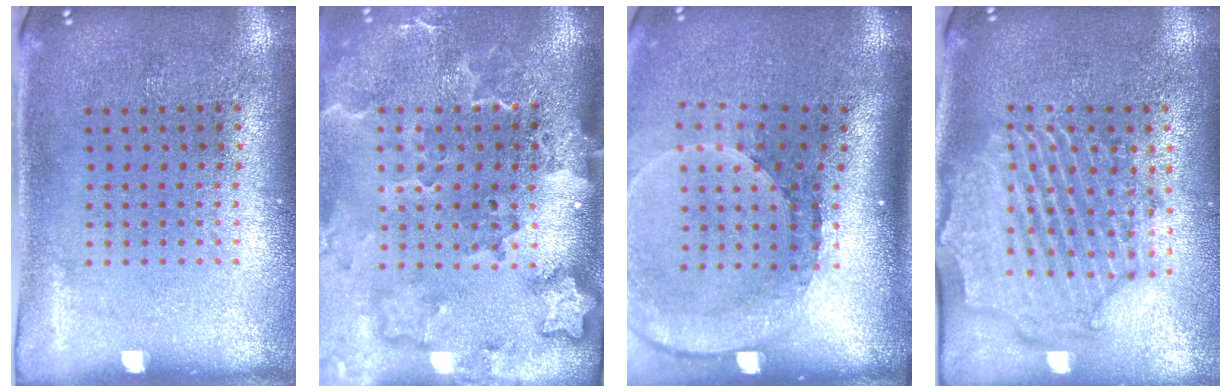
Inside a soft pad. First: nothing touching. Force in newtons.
{"total": 3.2, "press": 2.3, "slide": 2.1}
{"total": 2.7, "press": 1.8, "slide": 1.9}
{"total": 2.3, "press": 2.2, "slide": 0.9}